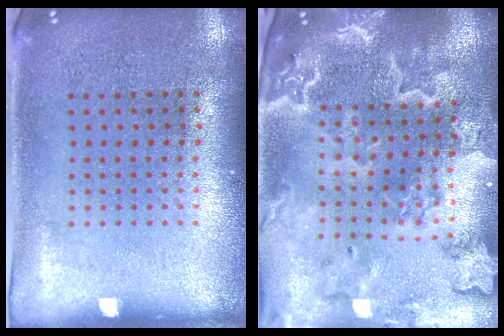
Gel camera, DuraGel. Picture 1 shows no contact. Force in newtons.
{"total": 3.8, "press": 3.3, "slide": 2.0}